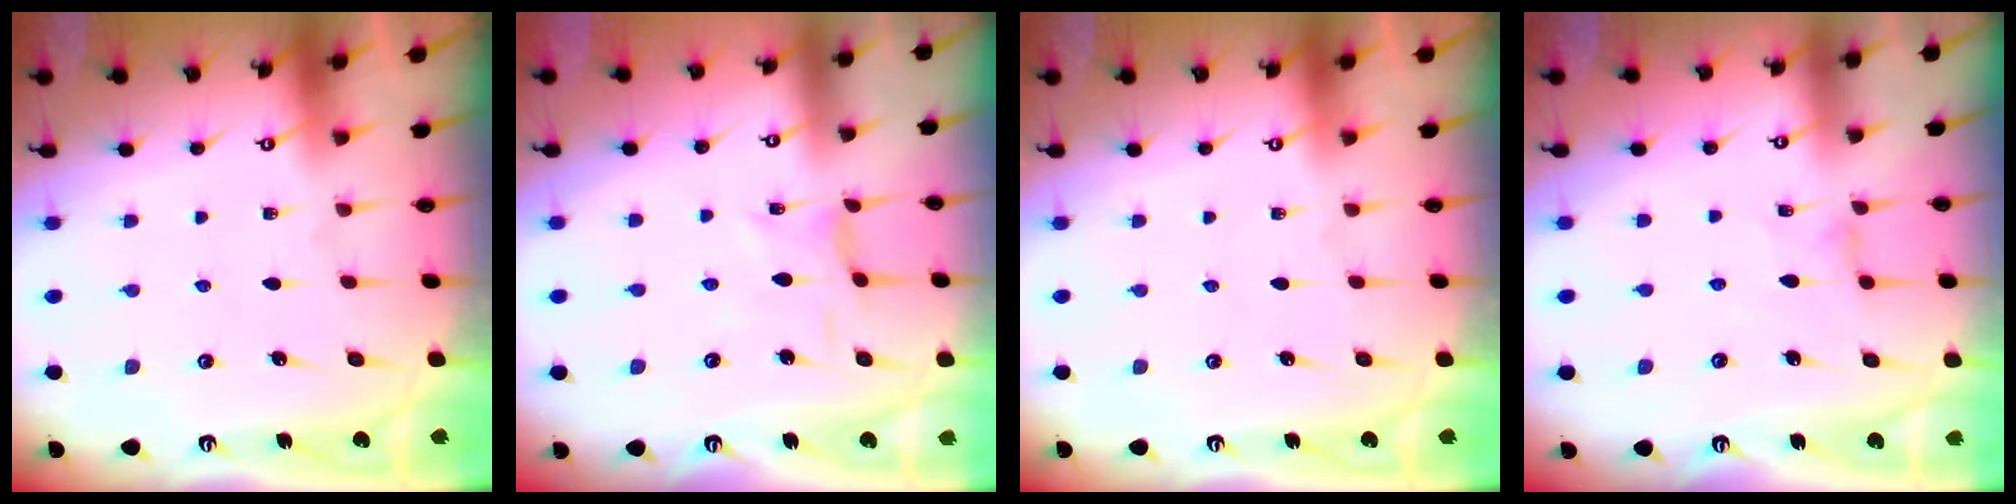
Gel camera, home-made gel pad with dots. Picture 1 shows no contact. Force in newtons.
{"total": 1.2, "press": 1.2, "slide": 0.4}
{"total": 0.0}
{"total": 1.0, "press": 1.0, "slide": 0.3}